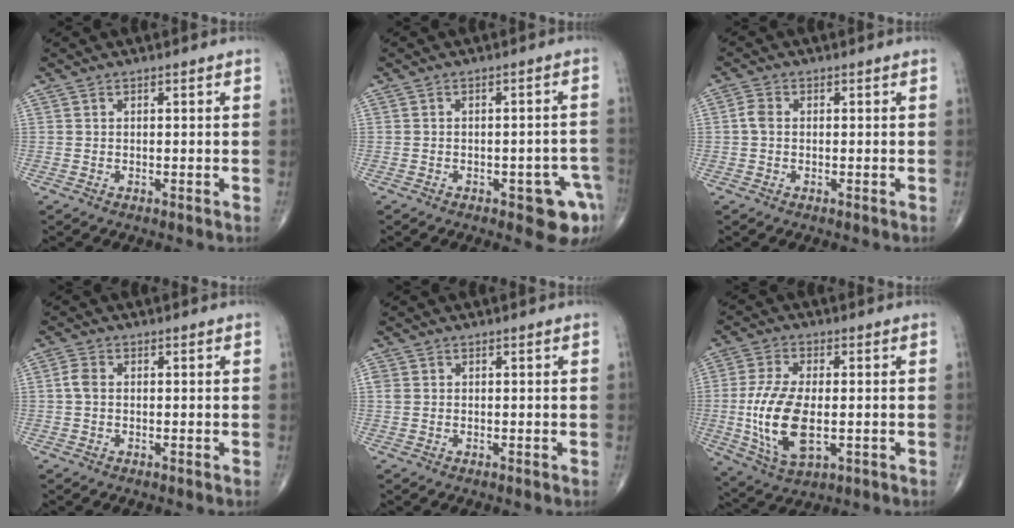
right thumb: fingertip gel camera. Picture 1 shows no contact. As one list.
[{"total": 7.4, "force": [-3.6, 3.0, 5.7], "torque": [-0.044, 0.020, -0.039]}, {"total": 2.2, "force": [-0.1, 1.6, 1.5], "torque": [-0.031, 0.005, -0.006]}, {"total": 2.3, "force": [0.0, 1.6, 1.7], "torque": [-0.035, 0.004, -0.004]}, {"total": 1.3, "force": [0.2, 1.1, 0.6], "torque": [-0.013, 0.003, 0.006]}, {"total": 13.6, "force": [-1.7, 6.7, 11.8], "torque": [-0.245, -0.008, -0.024]}]